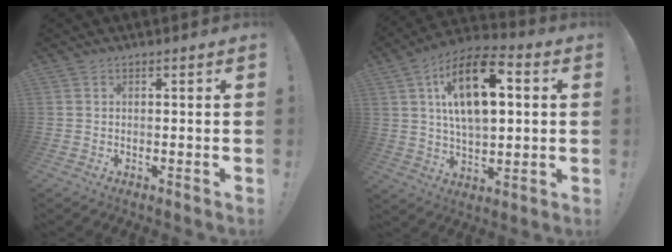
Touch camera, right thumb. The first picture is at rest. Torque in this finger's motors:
{"motor_torque": [1.63, 3.38, 0.91, 0.73, 0.12]}